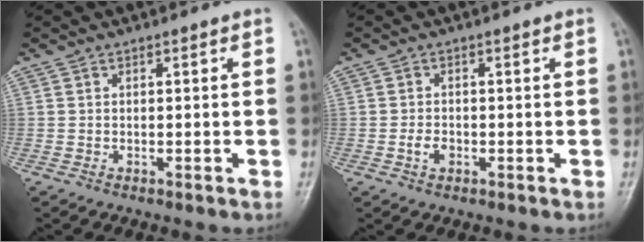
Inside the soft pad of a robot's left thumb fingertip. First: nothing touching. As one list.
[{"total": 2.1, "force": [-0.7, 1.5, 1.4], "torque": [-0.023, 0.003, -0.013]}]